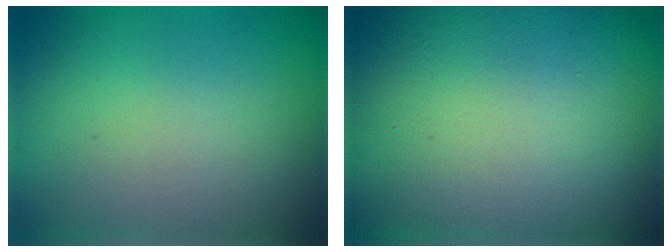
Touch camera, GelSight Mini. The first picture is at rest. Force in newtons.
{"total": 24.8, "press": 24.8, "slide": 1.1}